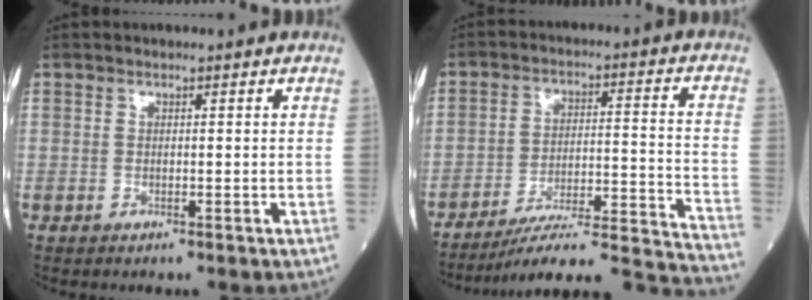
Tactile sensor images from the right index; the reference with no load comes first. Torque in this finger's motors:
{"motor_torque": [-0.01, -0.43, 0.19, 0.06]}